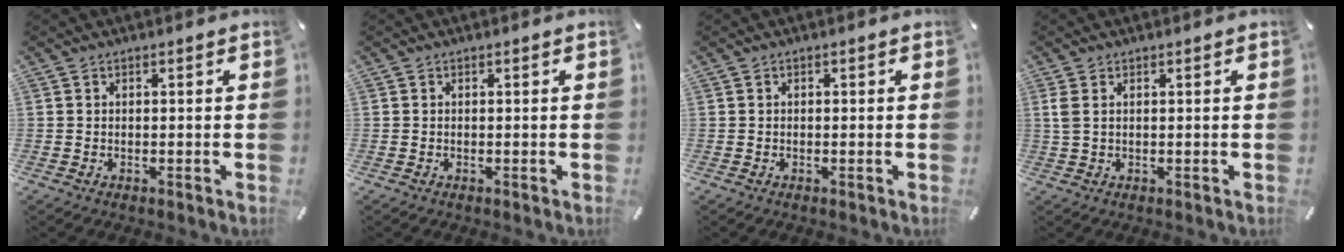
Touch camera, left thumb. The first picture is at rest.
{"total": 0.0}
{"total": 0.0}
{"total": 2.1, "force": [0.7, 0.6, 1.8], "torque": [-0.048, -0.002, 0.011]}